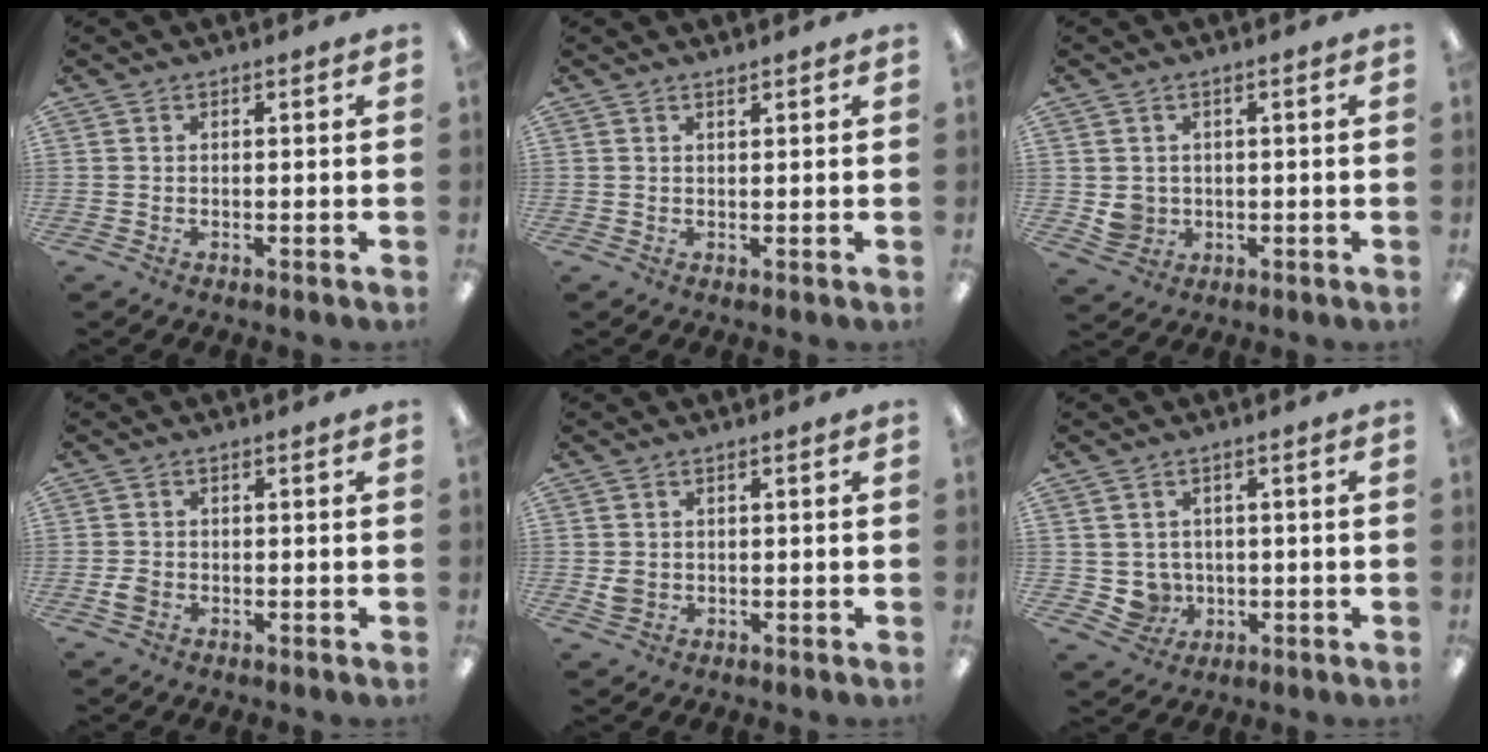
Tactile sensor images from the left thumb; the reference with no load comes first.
{"total": 0.9, "force": [0.8, 0.1, 0.2], "torque": [-0.004, -0.001, 0.016]}
{"total": 3.7, "force": [0.4, 3.5, 0.9], "torque": [-0.015, 0.003, 0.011]}
{"total": 2.3, "force": [-0.6, 1.7, 1.3], "torque": [-0.022, 0.003, -0.010]}
{"total": 2.4, "force": [0.3, 2.0, 1.2], "torque": [-0.015, 0.000, 0.004]}
{"total": 4.3, "force": [0.5, 4.1, 1.0], "torque": [-0.027, 0.002, 0.011]}